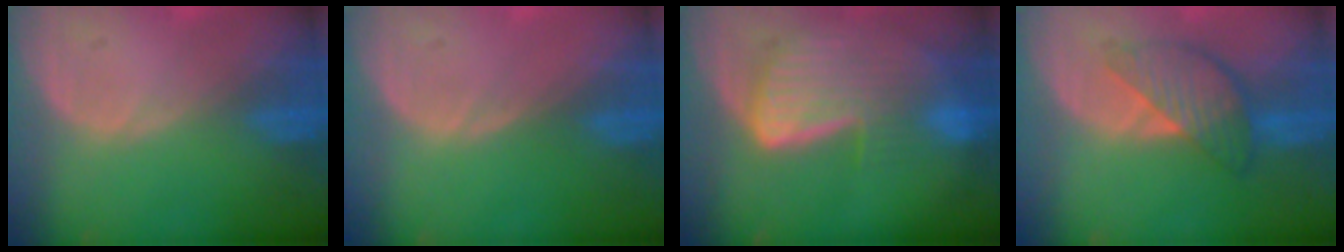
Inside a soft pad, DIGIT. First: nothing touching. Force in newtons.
{"total": 0.0}
{"total": 9.1, "press": 8.0, "slide": 4.3}
{"total": 6.4, "press": 6.4, "slide": 0.3}